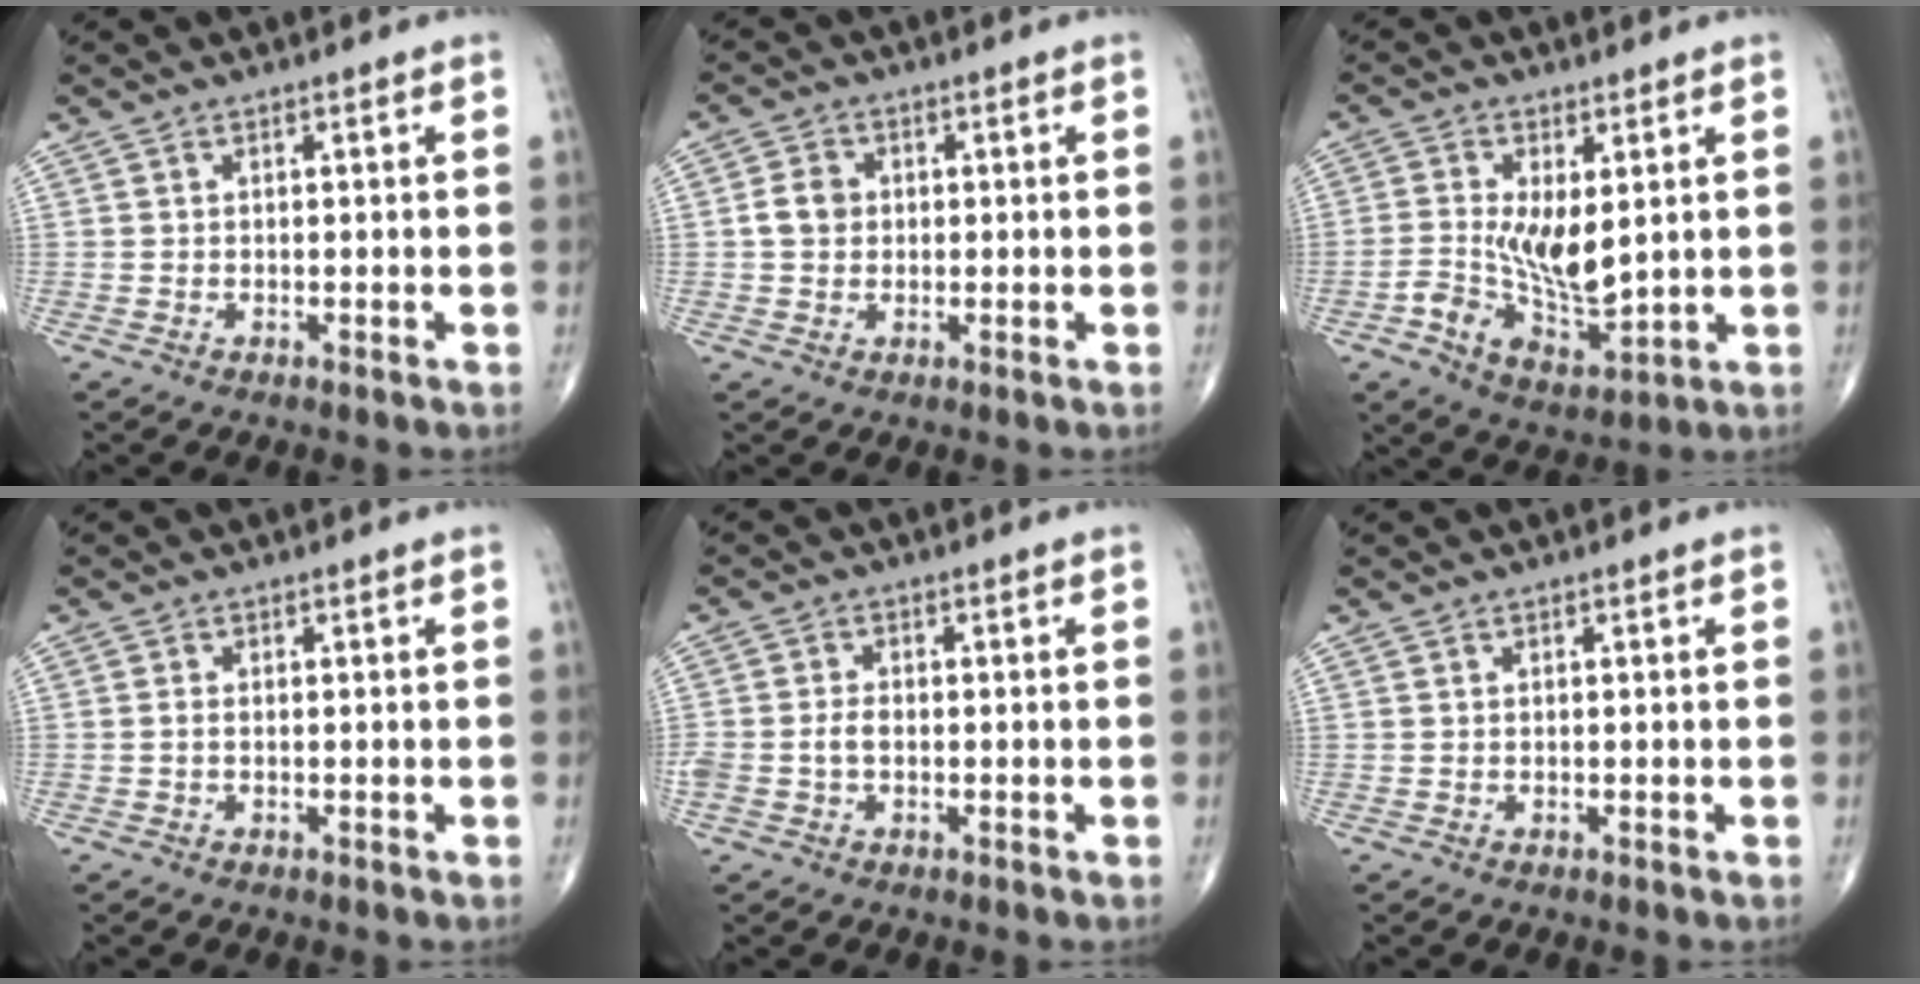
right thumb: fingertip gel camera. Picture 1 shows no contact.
{"total": 4.1, "force": [0.2, 3.5, 2.3], "torque": [-0.033, 0.006, 0.000]}
{"total": 11.1, "force": [0.3, 5.8, 9.4], "torque": [-0.152, -0.007, 0.018]}
{"total": 0.6, "force": [-0.2, 0.3, 0.5], "torque": [-0.011, 0.000, -0.005]}
{"total": 3.0, "force": [-0.7, 1.9, 2.2], "torque": [-0.058, 0.011, -0.014]}
{"total": 0.0}